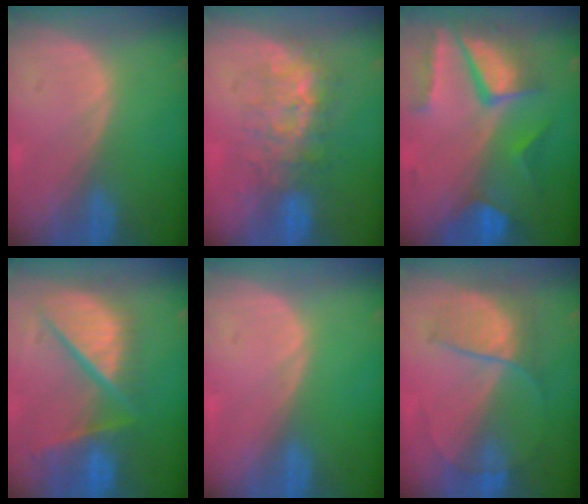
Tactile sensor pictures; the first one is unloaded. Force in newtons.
{"total": 7.7, "press": 7.3, "slide": 2.3}
{"total": 10.3, "press": 8.8, "slide": 5.4}
{"total": 12.1, "press": 10.0, "slide": 6.8}
{"total": 0.0}
{"total": 6.2, "press": 6.1, "slide": 0.9}